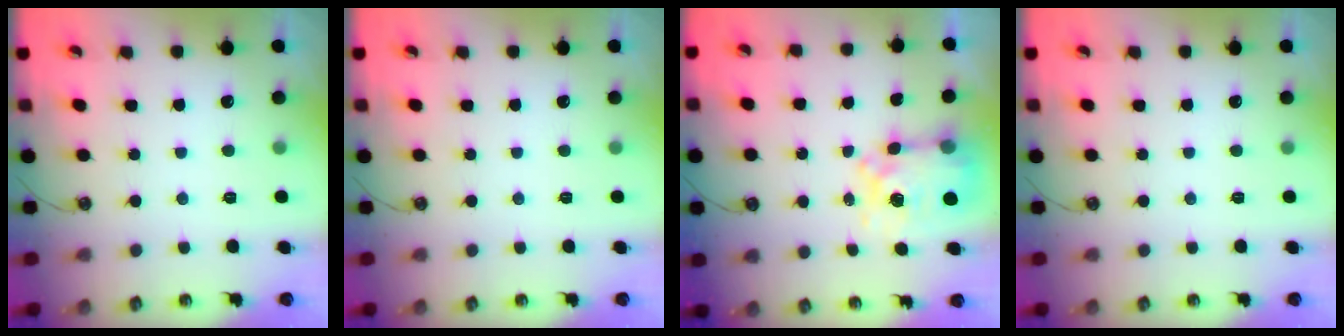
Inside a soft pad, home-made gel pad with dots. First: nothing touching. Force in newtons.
{"total": 0.0}
{"total": 8.6, "press": 8.6, "slide": 0.7}
{"total": 0.0}